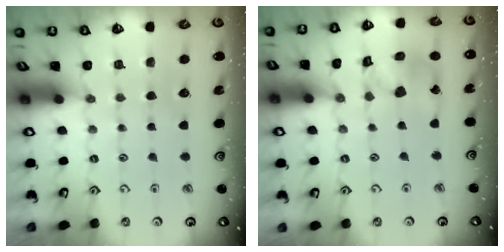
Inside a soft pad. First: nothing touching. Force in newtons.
{"total": 12.1, "press": 12.0, "slide": 1.4}